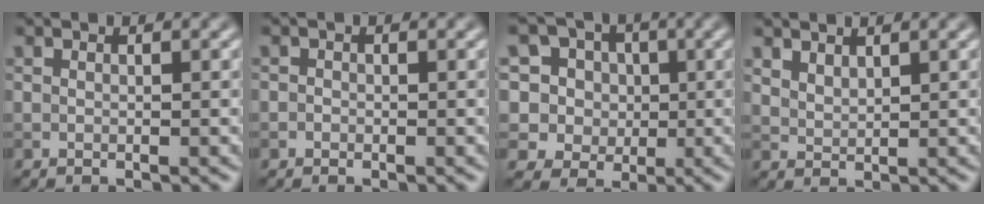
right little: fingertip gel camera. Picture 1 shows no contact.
{"total": 0.5, "force": [-0.2, 0.5, 0.1], "torque": [0.003, -0.005, -0.005]}
{"total": 8.9, "force": [3.5, 7.3, 3.5], "torque": [-0.074, 0.018, 0.038]}
{"total": 1.8, "force": [1.6, 0.6, 0.6], "torque": [-0.016, 0.002, 0.035]}